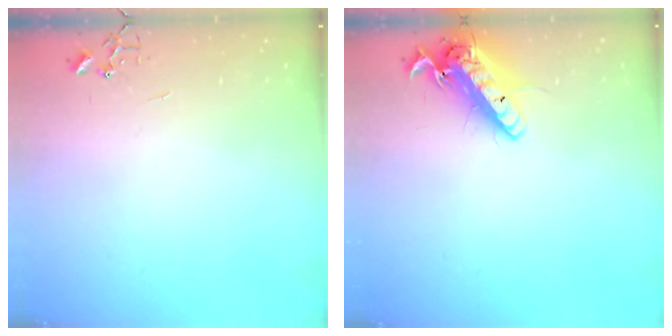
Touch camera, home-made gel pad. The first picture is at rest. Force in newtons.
{"total": 15.1, "press": 14.8, "slide": 3.3}